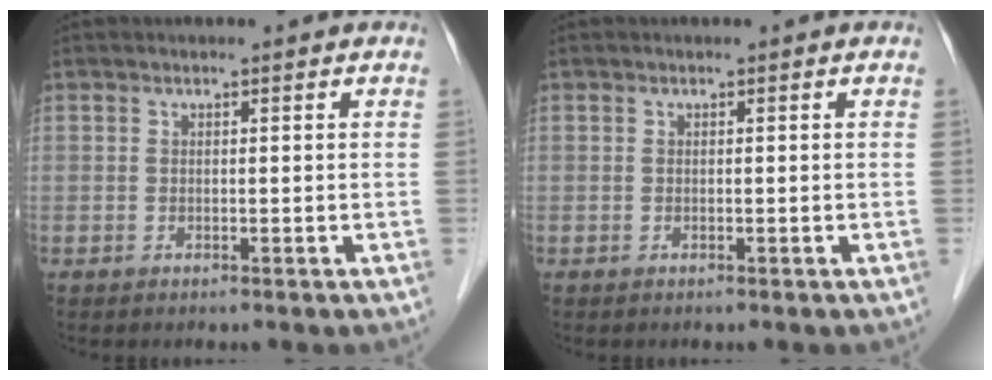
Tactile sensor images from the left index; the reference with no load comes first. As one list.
[{"total": 0.0}]